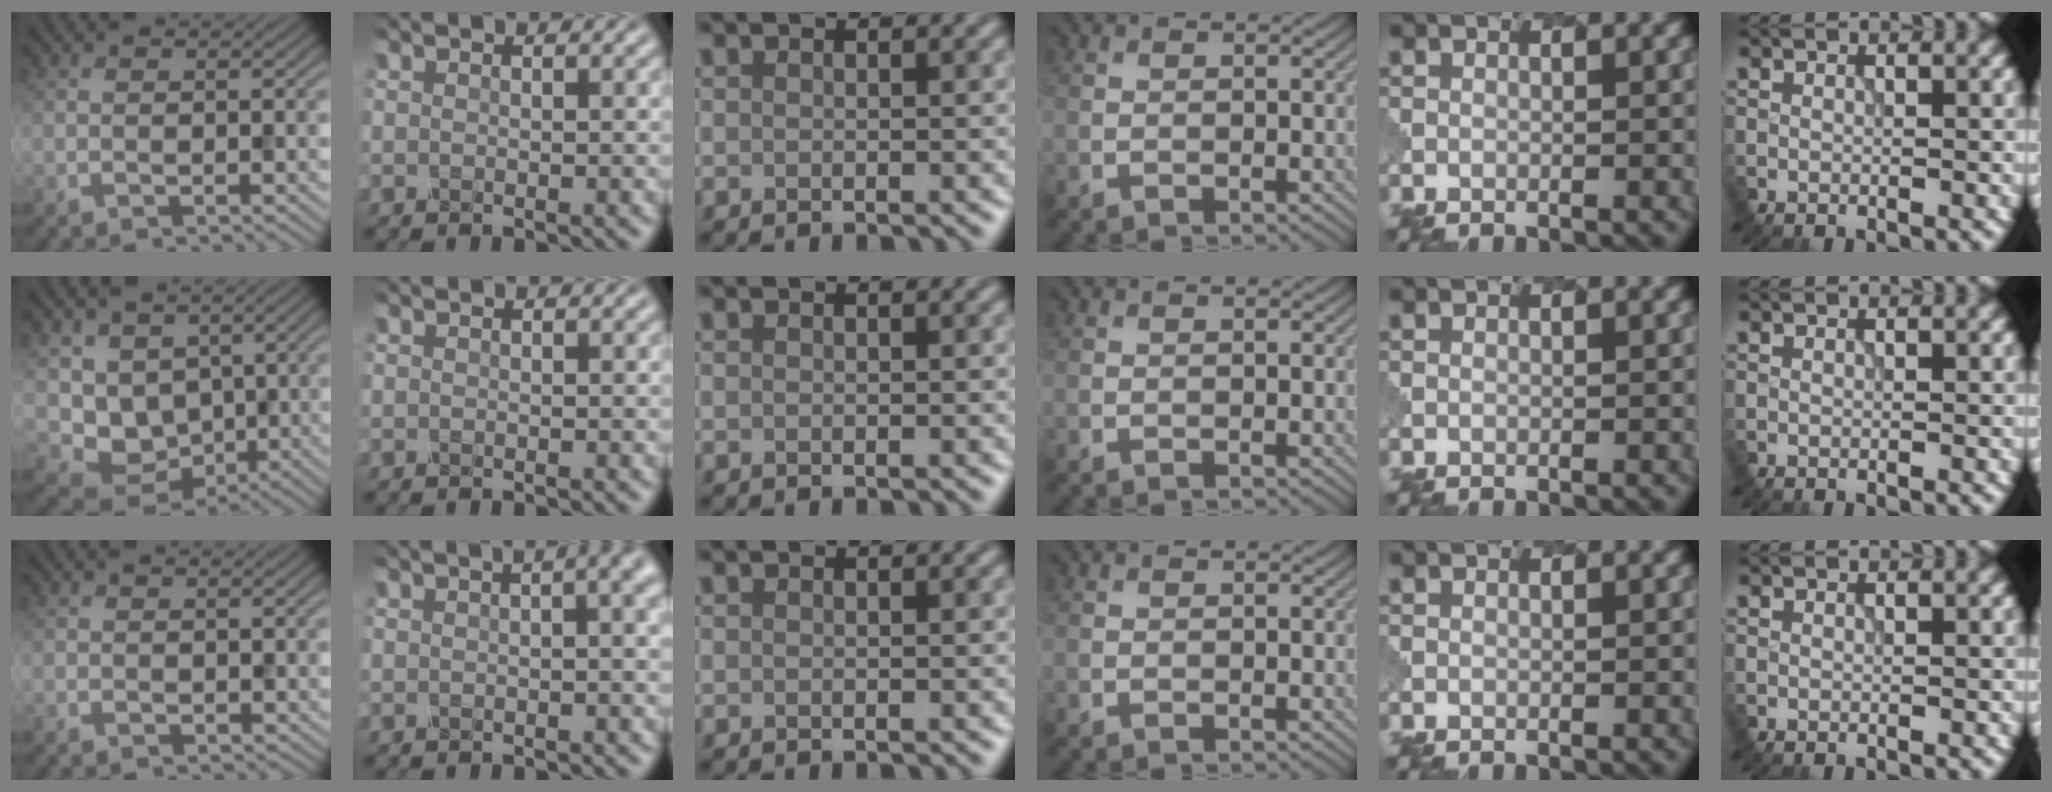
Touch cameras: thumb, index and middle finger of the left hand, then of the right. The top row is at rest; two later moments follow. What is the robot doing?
{"motion": "dispense", "object": "syringe"}